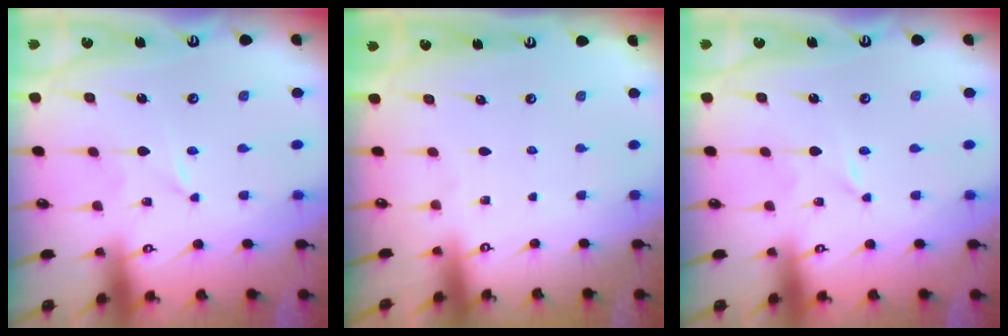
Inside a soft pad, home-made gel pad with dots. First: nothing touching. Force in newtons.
{"total": 0.0}
{"total": 0.0}